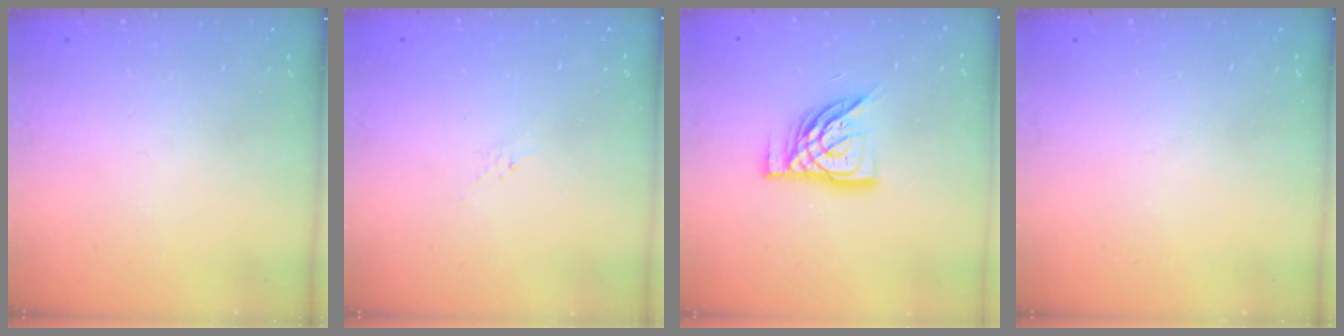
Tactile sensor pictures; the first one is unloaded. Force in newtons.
{"total": 2.8, "press": 2.7, "slide": 0.6}
{"total": 13.3, "press": 13.2, "slide": 1.2}
{"total": 0.0}